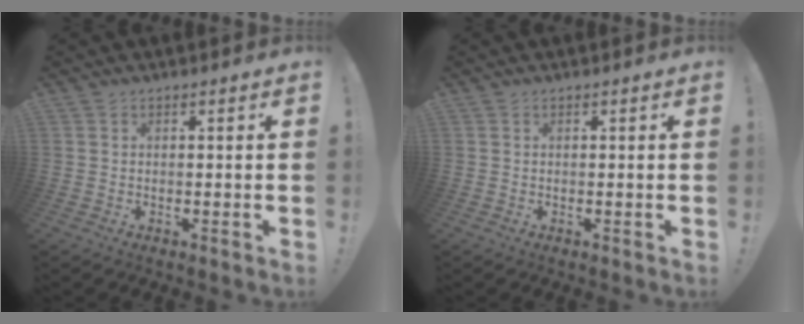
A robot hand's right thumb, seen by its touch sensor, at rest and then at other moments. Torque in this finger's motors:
{"motor_torque": [0.00, 0.00, -0.06, 0.06, 0.02]}